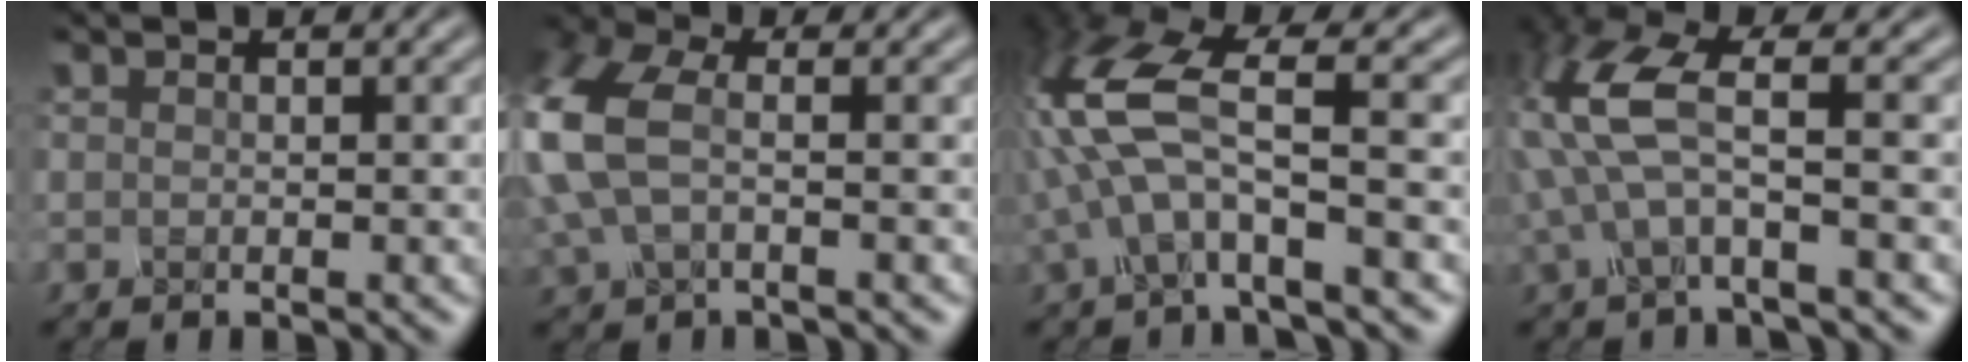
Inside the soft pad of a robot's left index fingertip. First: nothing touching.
{"total": 5.4, "force": [1.1, 2.8, 4.5], "torque": [-0.159, 0.011, 0.025]}
{"total": 7.0, "force": [-0.7, 2.0, 6.7], "torque": [-0.178, 0.017, -0.015]}
{"total": 5.4, "force": [0.0, 1.3, 5.2], "torque": [-0.159, 0.012, 0.002]}